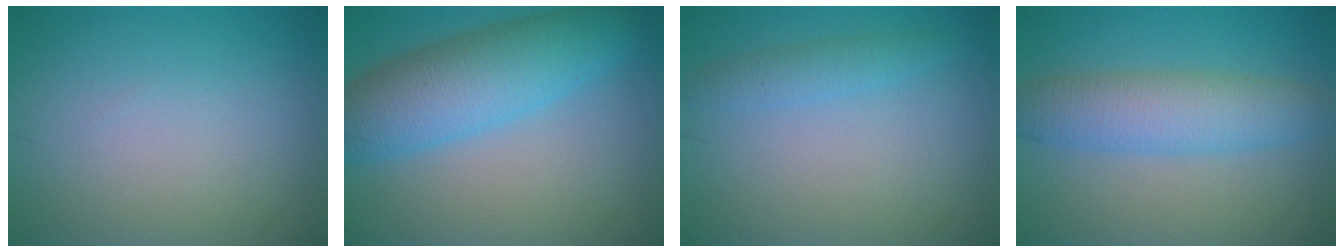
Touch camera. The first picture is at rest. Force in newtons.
{"total": 7.7, "press": 7.7, "slide": 0.2}
{"total": 1.7, "press": 1.7, "slide": 0.0}
{"total": 5.1, "press": 5.1, "slide": 0.2}